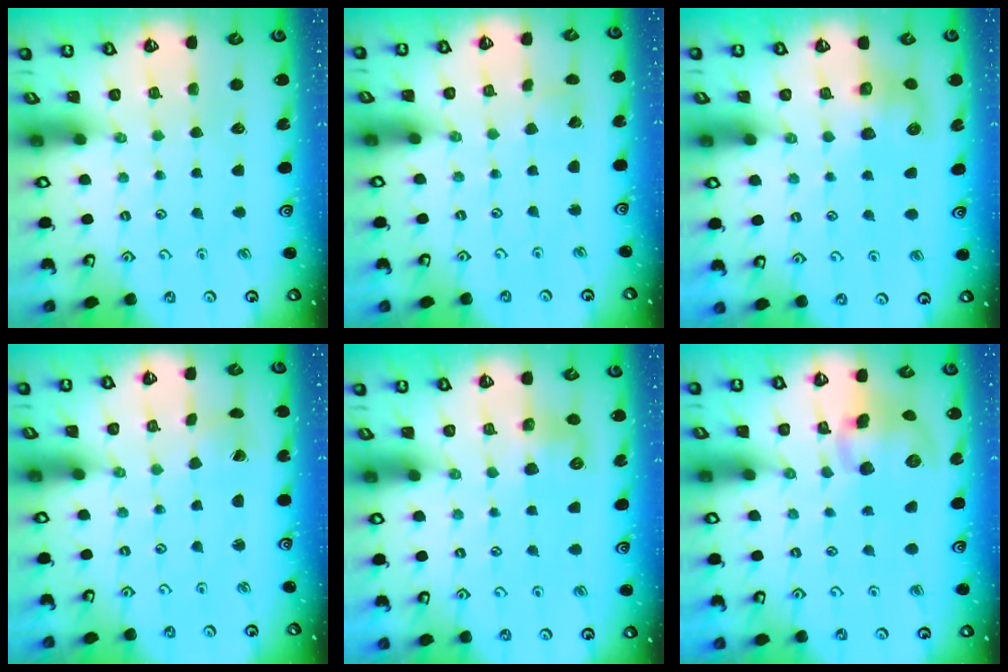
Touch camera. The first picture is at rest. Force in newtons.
{"total": 2.4, "press": 2.4, "slide": 0.2}
{"total": 7.9, "press": 7.7, "slide": 1.6}
{"total": 0.9, "press": 0.9, "slide": 0.3}
{"total": 8.3, "press": 8.3, "slide": 0.5}
{"total": 12.2, "press": 12.0, "slide": 2.2}